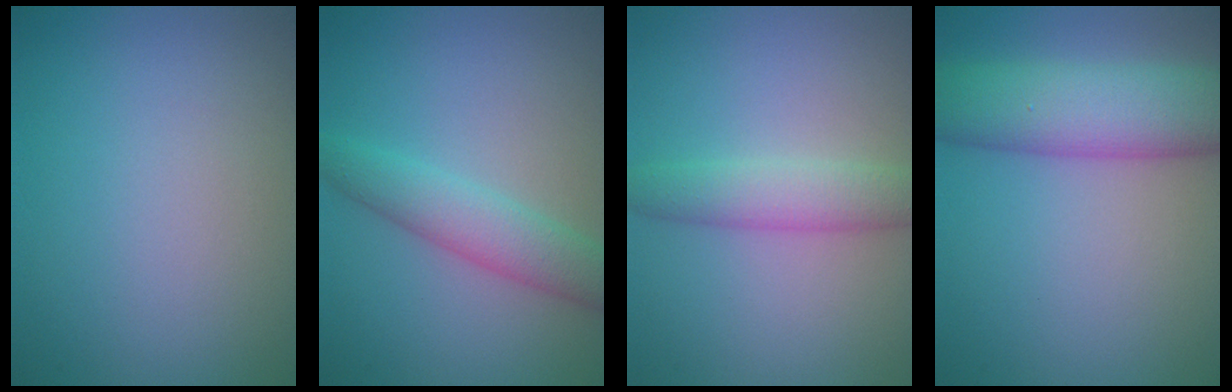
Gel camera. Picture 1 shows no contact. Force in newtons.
{"total": 3.7, "press": 3.7, "slide": 0.1}
{"total": 3.2, "press": 3.2, "slide": 0.2}
{"total": 7.9, "press": 7.9, "slide": 0.4}